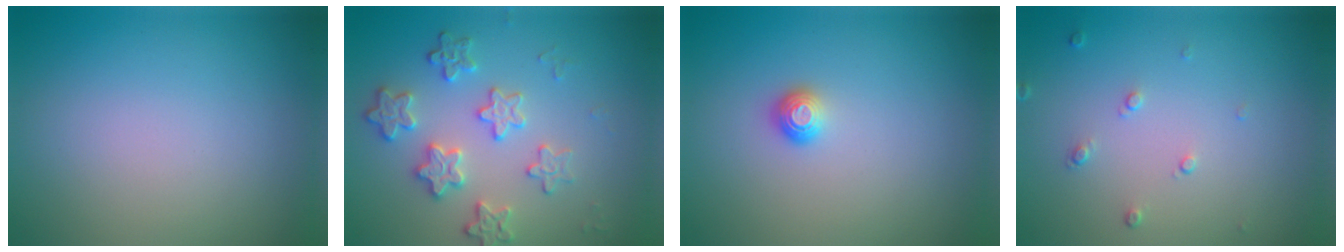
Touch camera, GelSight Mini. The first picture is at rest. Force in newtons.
{"total": 3.5, "press": 3.4, "slide": 1.1}
{"total": 1.1, "press": 1.0, "slide": 0.4}
{"total": 0.9, "press": 0.6, "slide": 0.7}